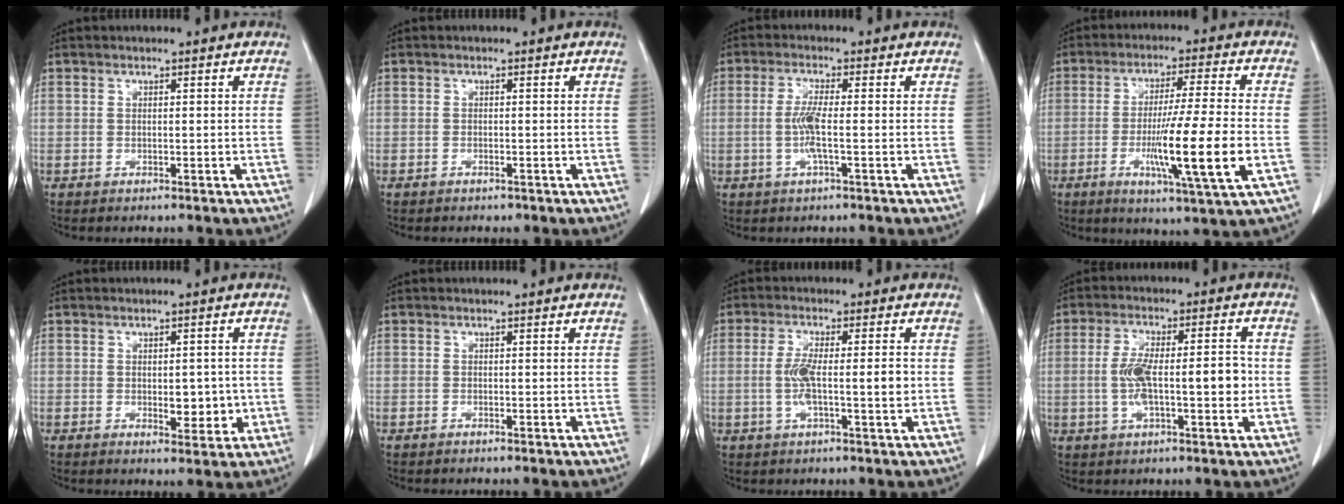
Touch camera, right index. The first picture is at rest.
{"total": 0.6, "force": [-0.5, 0.4, 0.1], "torque": [-0.008, -0.001, -0.003]}
{"total": 4.4, "force": [-0.7, 0.1, 4.3], "torque": [-0.094, -0.005, -0.016]}
{"total": 13.7, "force": [-3.4, -0.7, 13.3], "torque": [-0.234, -0.023, -0.061]}
{"total": 4.6, "force": [-0.6, 2.4, 3.8], "torque": [-0.042, -0.003, -0.001]}
{"total": 0.0}
{"total": 6.7, "force": [-0.5, 1.0, 6.6], "torque": [-0.127, 0.003, -0.010]}
{"total": 10.0, "force": [-0.7, 2.9, 9.6], "torque": [-0.174, 0.018, -0.009]}